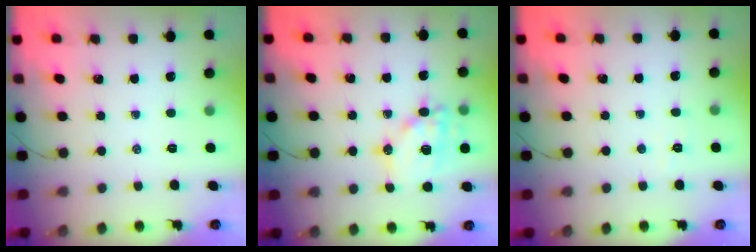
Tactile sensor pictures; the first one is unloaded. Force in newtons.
{"total": 15.5, "press": 15.2, "slide": 3.2}
{"total": 2.5, "press": 2.4, "slide": 0.7}